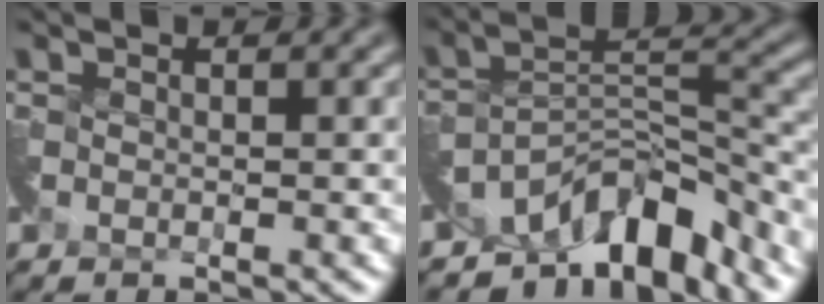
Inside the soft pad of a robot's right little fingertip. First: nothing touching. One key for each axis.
{"total": 7.0, "fx": -5.8, "fy": 1.9, "fz": 3.3, "tx": -0.031, "ty": 0.003, "tz": -0.108}